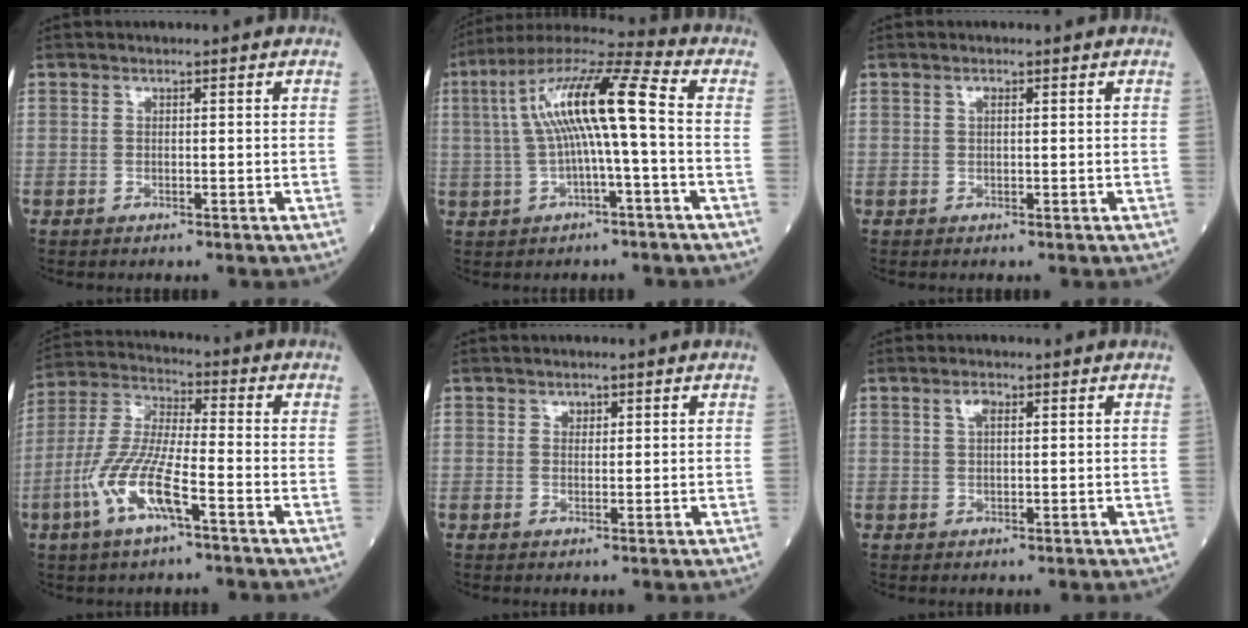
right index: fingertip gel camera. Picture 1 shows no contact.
{"total": 13.1, "force": [0.7, 1.0, 13.1], "torque": [-0.247, 0.038, 0.006]}
{"total": 0.8, "force": [0.3, 0.3, 0.6], "torque": [-0.012, 0.001, 0.004]}
{"total": 10.4, "force": [-4.4, 1.8, 9.3], "torque": [-0.202, -0.001, -0.087]}
{"total": 1.0, "force": [0.5, 0.8, 0.4], "torque": [-0.001, -0.003, 0.007]}
{"total": 1.9, "force": [0.9, 0.8, 1.5], "torque": [-0.031, 0.005, 0.017]}